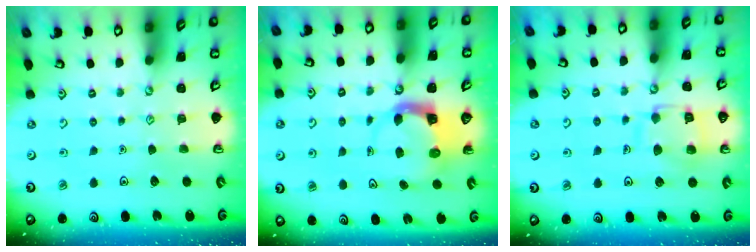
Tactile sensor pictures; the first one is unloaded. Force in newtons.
{"total": 3.9, "press": 3.9, "slide": 0.6}
{"total": 11.2, "press": 11.2, "slide": 1.0}